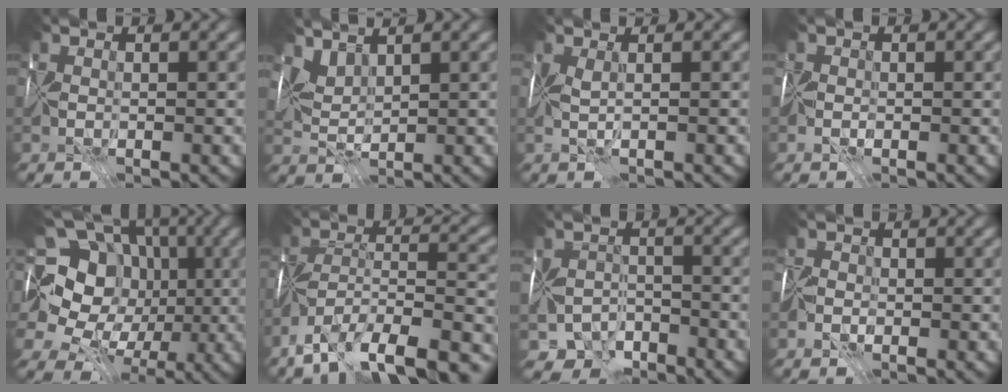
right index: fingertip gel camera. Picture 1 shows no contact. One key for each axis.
{"total": 3.1, "fx": 2.7, "fy": 0.8, "fz": 1.2, "tx": -0.038, "ty": 0.008, "tz": 0.055}
{"total": 1.5, "fx": 0.5, "fy": 0.3, "fz": 1.4, "tx": -0.021, "ty": 0.007, "tz": 0.003}
{"total": 0.9, "fx": -0.4, "fy": 0.7, "fz": 0.4, "tx": -0.011, "ty": 0.003, "tz": -0.017}
{"total": 16.6, "fx": 1.6, "fy": 13.9, "fz": 8.9, "tx": -0.190, "ty": 0.055, "tz": 0.013}
{"total": 14.9, "fx": -12.1, "fy": 4.8, "fz": 7.2, "tx": -0.127, "ty": -0.002, "tz": -0.175}
{"total": 4.4, "fx": -3.4, "fy": 2.6, "fz": 1.1, "tx": -0.011, "ty": -0.006, "tz": -0.067}
{"total": 1.2, "fx": -0.6, "fy": 1.0, "fz": 0.3, "tx": -0.005, "ty": 0.005, "tz": -0.021}